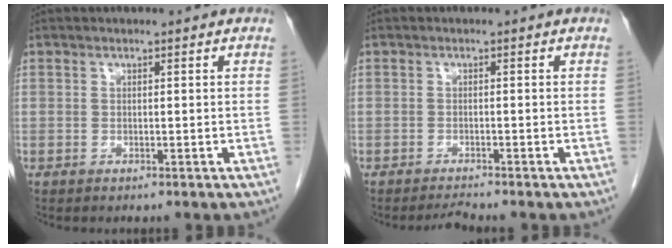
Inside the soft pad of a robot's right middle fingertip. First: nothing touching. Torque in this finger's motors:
{"motor_torque": [0.32, 0.02, 0.00, -0.01]}